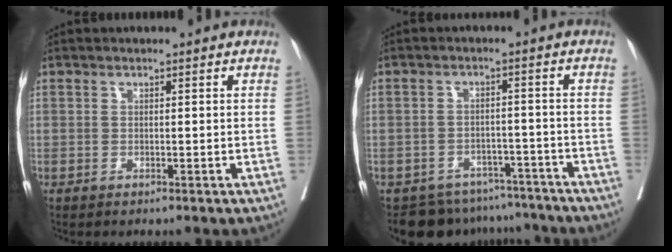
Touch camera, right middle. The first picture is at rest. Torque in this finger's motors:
{"motor_torque": [0.05, -0.24, 0.04, 0.01]}